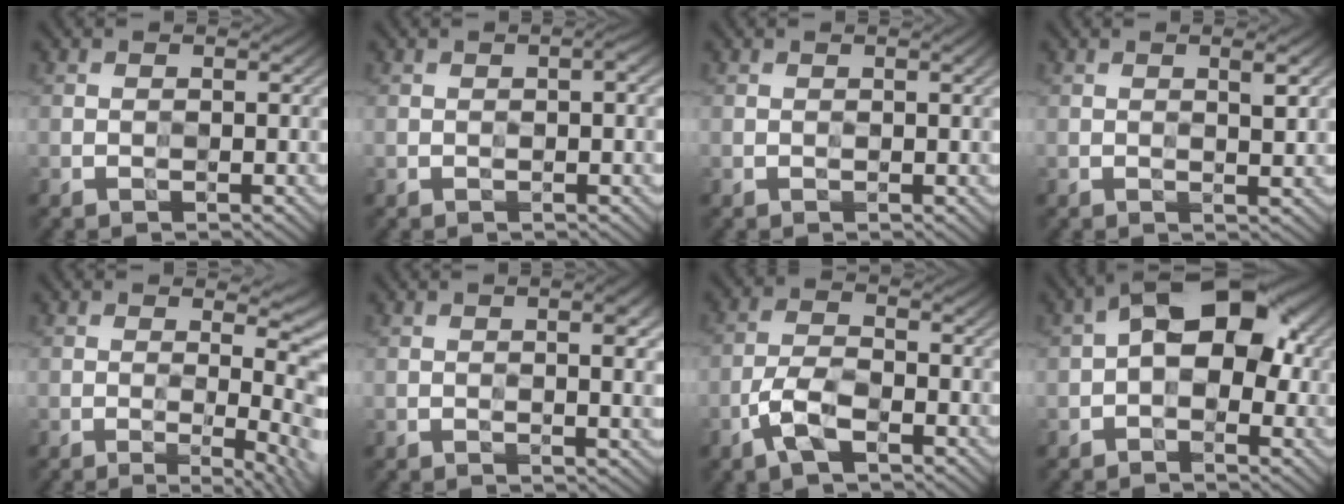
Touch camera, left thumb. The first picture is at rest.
{"total": 1.2, "force": [0.3, 0.1, 1.2], "torque": [-0.023, 0.002, 0.004]}
{"total": 1.5, "force": [0.4, 0.2, 1.4], "torque": [-0.022, 0.000, 0.005]}
{"total": 2.3, "force": [1.1, 0.2, 2.1], "torque": [-0.036, 0.001, 0.017]}
{"total": 10.3, "force": [-0.8, 3.6, 9.6], "torque": [-0.090, 0.006, -0.012]}
{"total": 3.8, "force": [0.7, 0.7, 3.7], "torque": [-0.056, 0.006, 0.011]}
{"total": 5.0, "force": [-2.5, 2.0, 3.8], "torque": [-0.086, 0.002, -0.061]}
{"total": 9.1, "force": [0.8, 5.3, 7.4], "torque": [-0.108, 0.021, -0.003]}